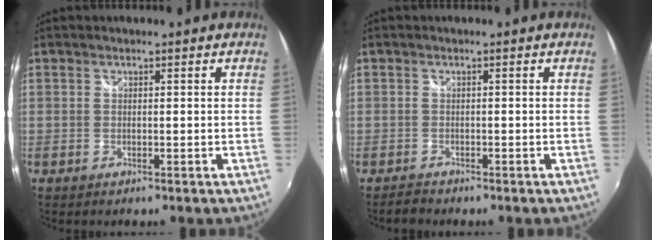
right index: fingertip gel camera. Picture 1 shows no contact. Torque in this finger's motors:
{"motor_torque": [-0.29, 0.03, -0.57, -0.20]}